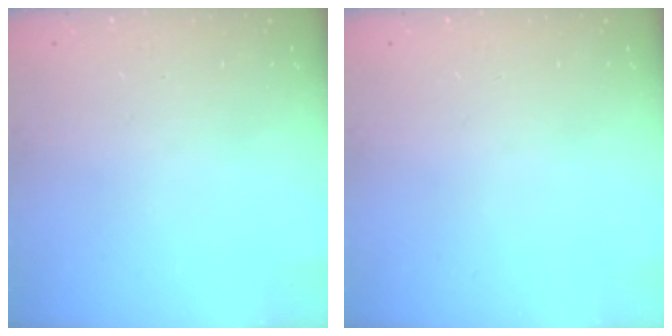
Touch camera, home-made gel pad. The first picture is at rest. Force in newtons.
{"total": 0.0}